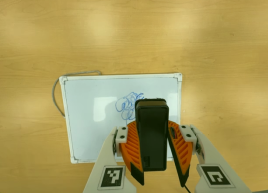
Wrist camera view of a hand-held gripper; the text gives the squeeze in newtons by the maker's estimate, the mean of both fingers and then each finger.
{"total": 11.2, "left": 10.1, "right": 12.4}